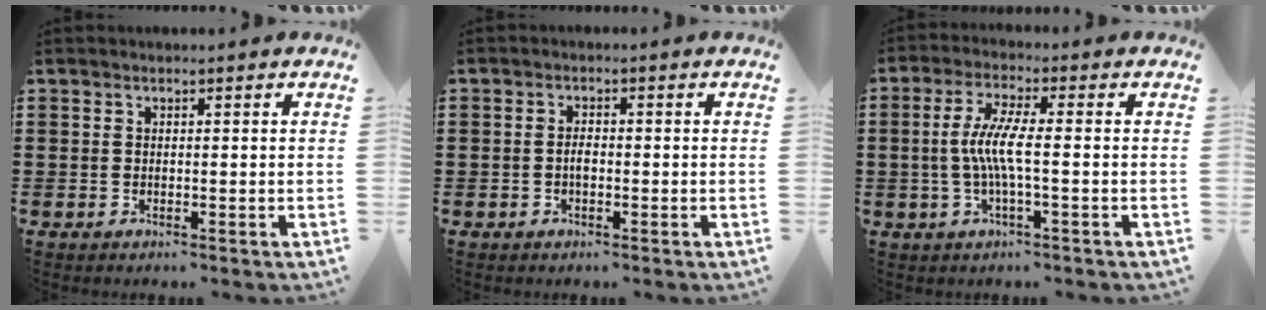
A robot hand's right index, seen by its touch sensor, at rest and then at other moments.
{"total": 1.6, "force": [-0.4, 0.8, 1.3], "torque": [-0.026, 0.000, -0.008]}
{"total": 6.0, "force": [-0.8, 0.5, 5.9], "torque": [-0.128, -0.010, -0.024]}